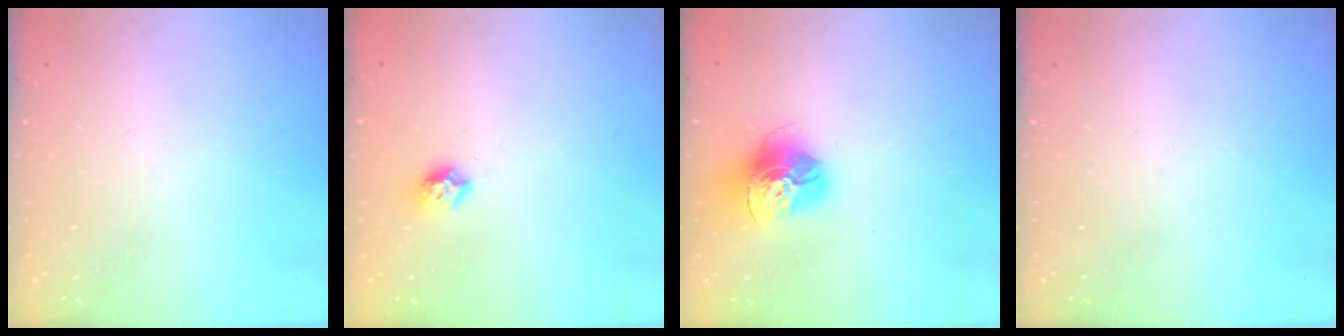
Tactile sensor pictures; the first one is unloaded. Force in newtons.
{"total": 7.5, "press": 7.5, "slide": 0.6}
{"total": 16.3, "press": 16.2, "slide": 1.5}
{"total": 0.0}